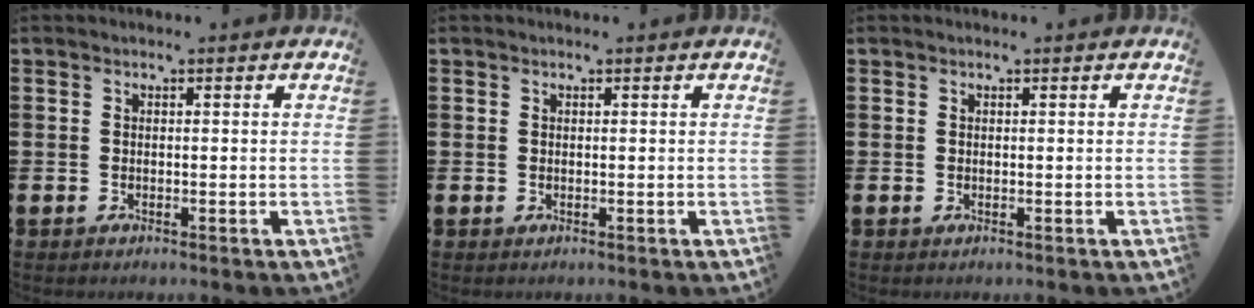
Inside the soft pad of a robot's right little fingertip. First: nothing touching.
{"total": 0.0}
{"total": 0.0}